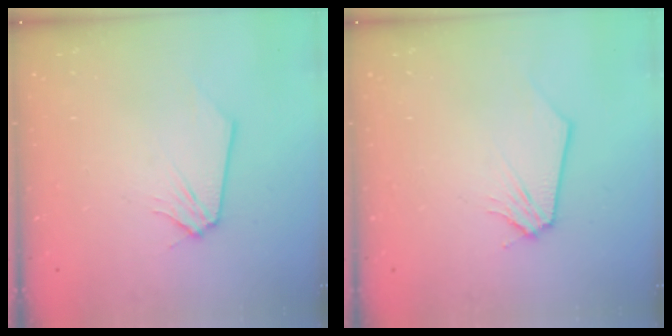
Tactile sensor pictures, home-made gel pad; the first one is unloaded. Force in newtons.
{"total": 0.0}